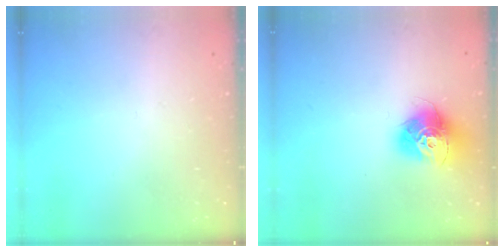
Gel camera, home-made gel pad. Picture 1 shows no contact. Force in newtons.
{"total": 14.1, "press": 14.1, "slide": 1.3}